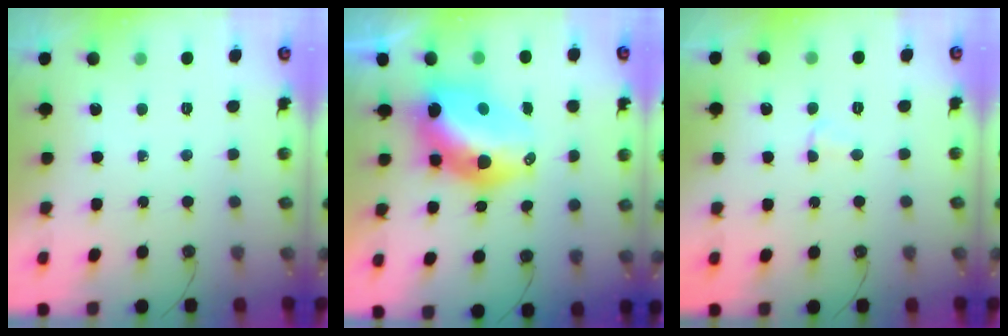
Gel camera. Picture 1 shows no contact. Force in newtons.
{"total": 14.1, "press": 14.0, "slide": 1.2}
{"total": 2.8, "press": 2.7, "slide": 0.3}